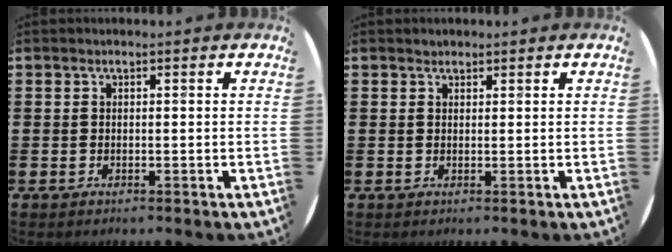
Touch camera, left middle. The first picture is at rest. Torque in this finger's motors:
{"motor_torque": [0.11, -0.07, -0.01, 0.00]}